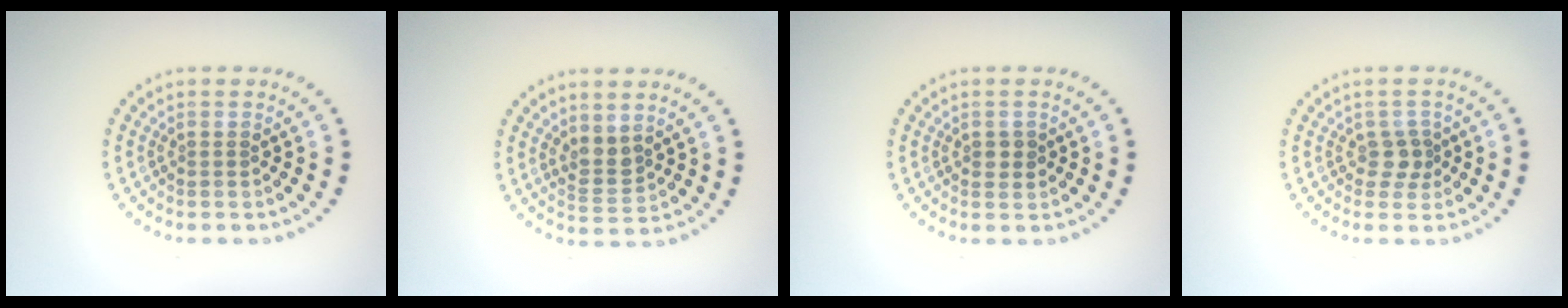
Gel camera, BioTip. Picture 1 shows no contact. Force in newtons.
{"total": 2.2, "press": 1.8, "slide": 1.2}
{"total": 1.3, "press": 1.3, "slide": 0.0}
{"total": 1.8, "press": 1.4, "slide": 1.1}